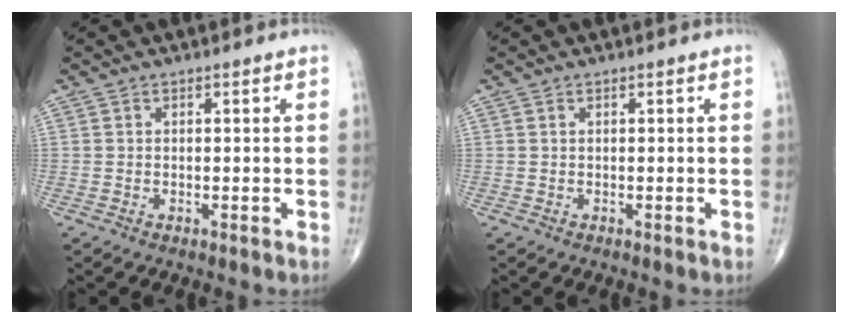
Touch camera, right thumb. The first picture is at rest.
{"total": 0.0}